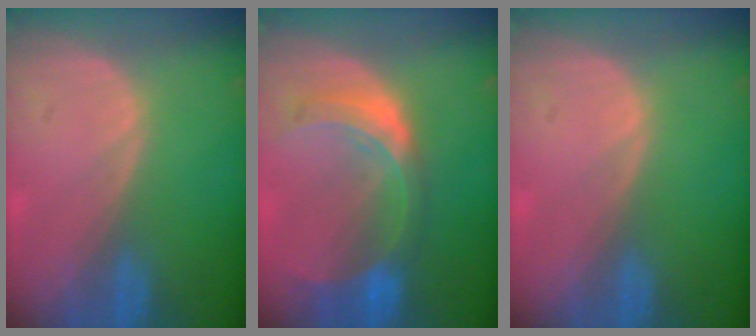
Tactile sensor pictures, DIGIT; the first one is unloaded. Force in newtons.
{"total": 8.1, "press": 7.1, "slide": 3.7}
{"total": 0.0}